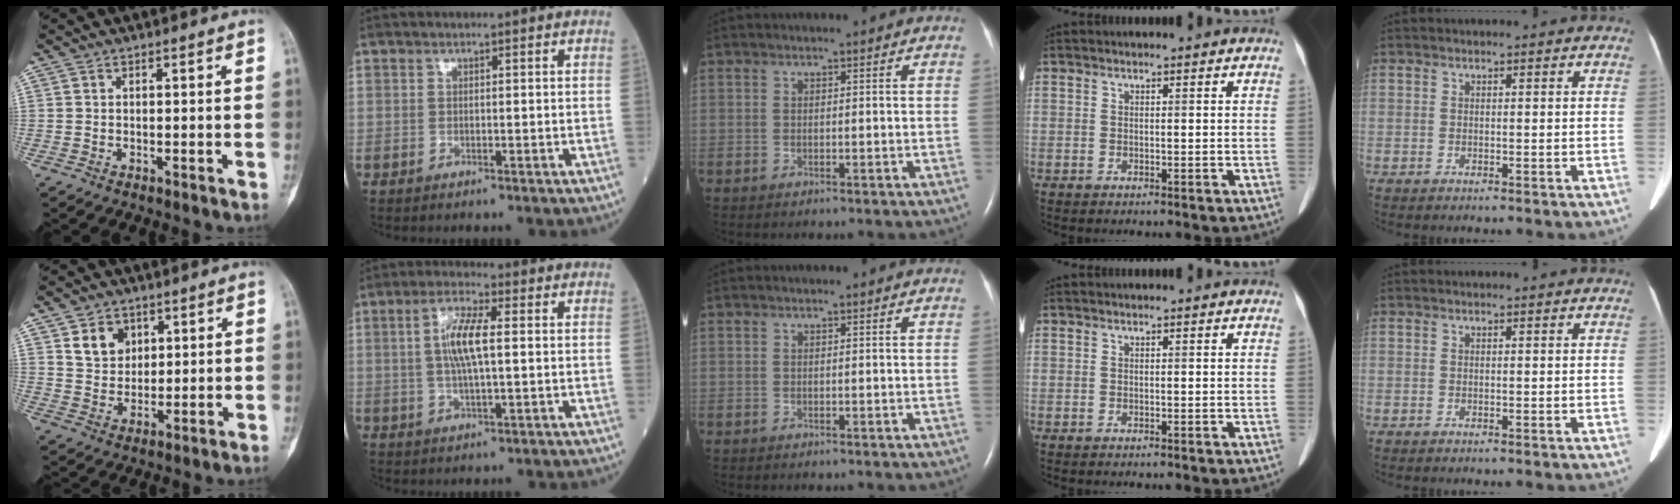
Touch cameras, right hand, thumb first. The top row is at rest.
{"thumb": {"total": 6.7, "force": [3.0, 5.2, 2.9], "torque": [-0.025, -0.017, 0.058]}, "index": {"total": 7.1, "force": [0.8, 1.3, 6.9], "torque": [-0.141, 0.006, 0.014]}}